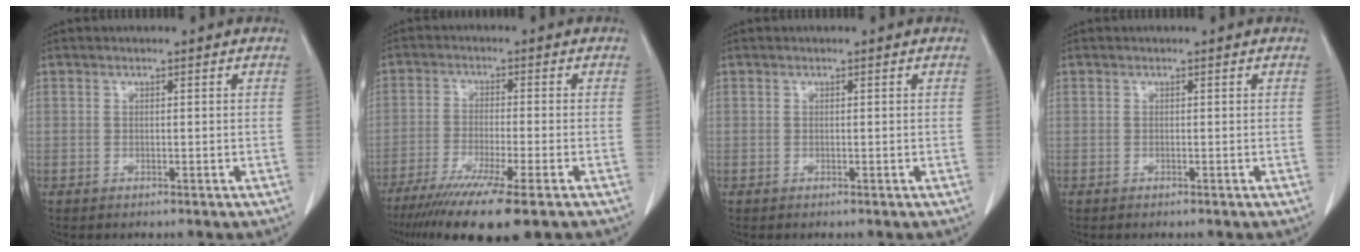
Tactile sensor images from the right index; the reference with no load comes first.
{"total": 12.9, "force": [-9.2, 0.2, 9.0], "torque": [-0.151, -0.038, -0.148]}
{"total": 0.0}
{"total": 0.0}